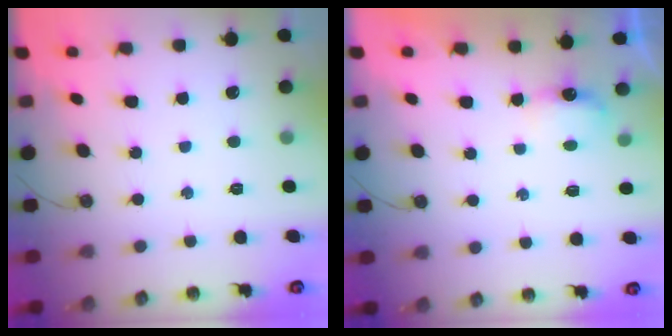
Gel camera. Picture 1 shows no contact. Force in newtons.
{"total": 4.5, "press": 4.4, "slide": 0.8}